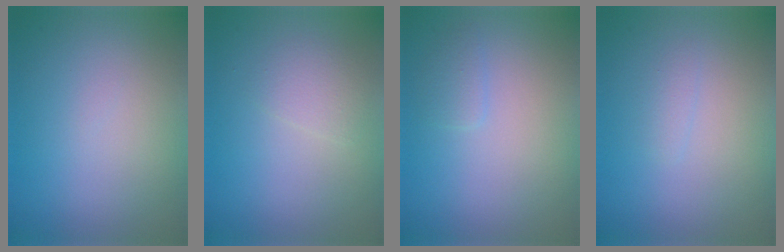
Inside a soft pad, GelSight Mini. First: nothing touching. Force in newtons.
{"total": 1.6, "press": 1.6, "slide": 0.1}
{"total": 1.0, "press": 1.0, "slide": 0.0}
{"total": 0.7, "press": 0.7, "slide": 0.0}